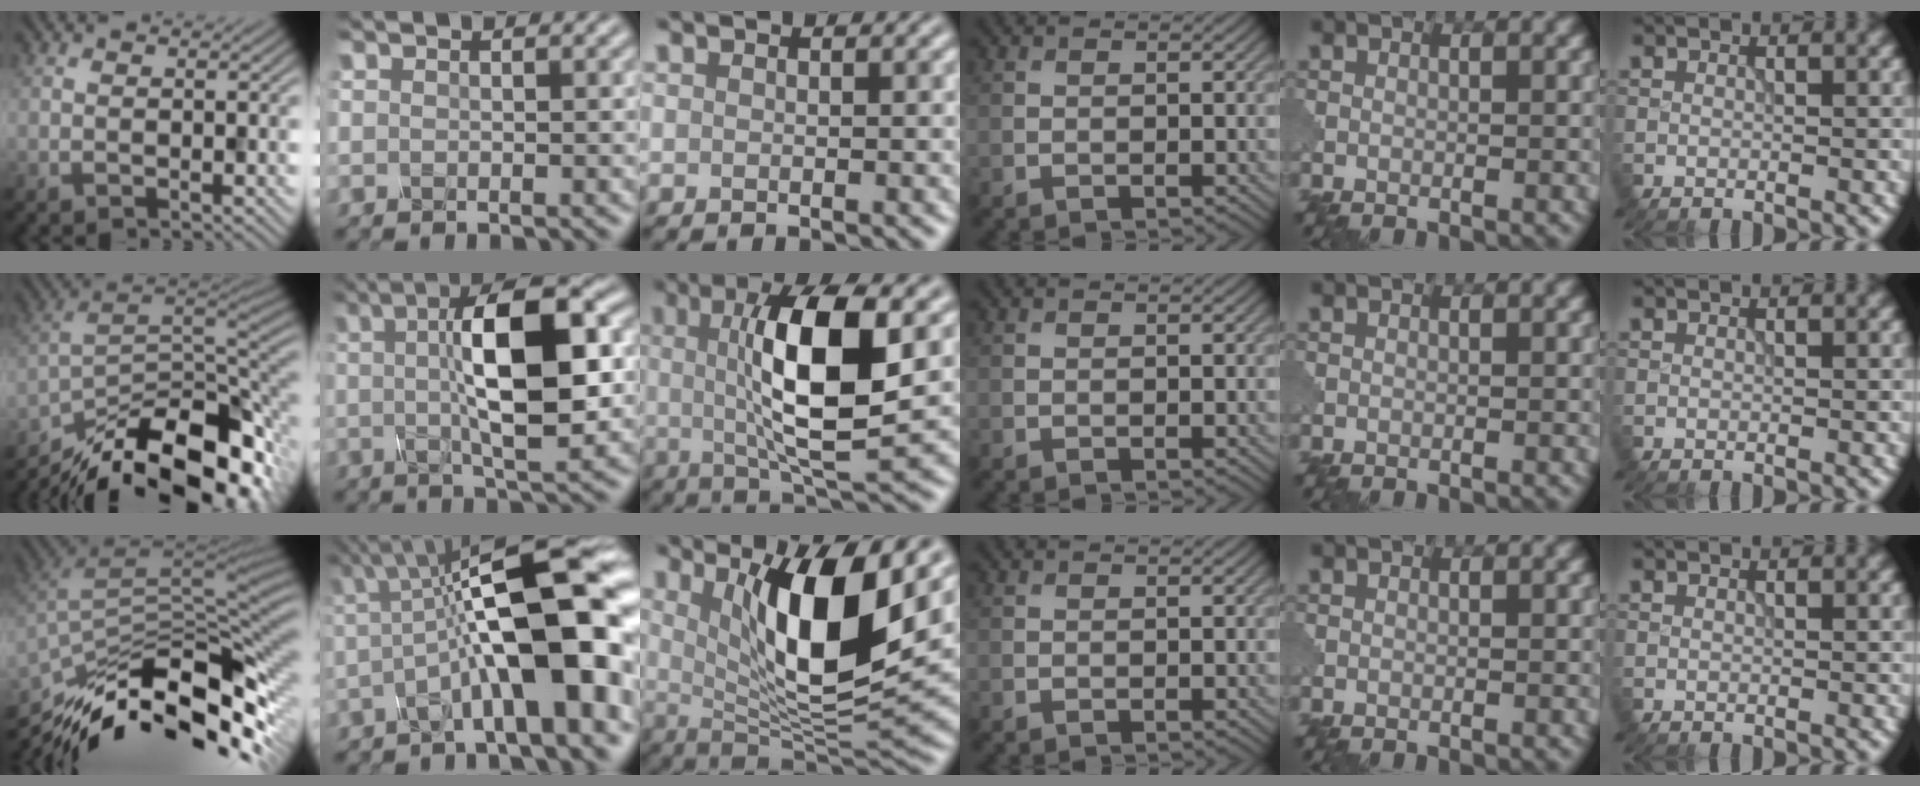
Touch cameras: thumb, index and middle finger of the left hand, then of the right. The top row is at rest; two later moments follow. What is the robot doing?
{"motion": "assemble", "object": "glue stick"}